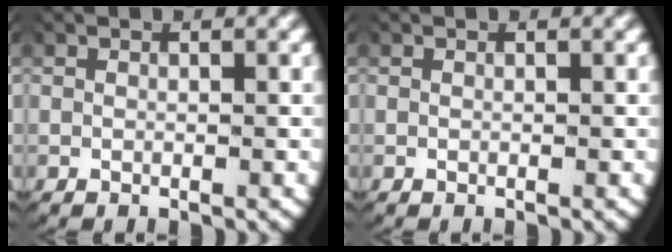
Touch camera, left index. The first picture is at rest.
{"total": 0.0}